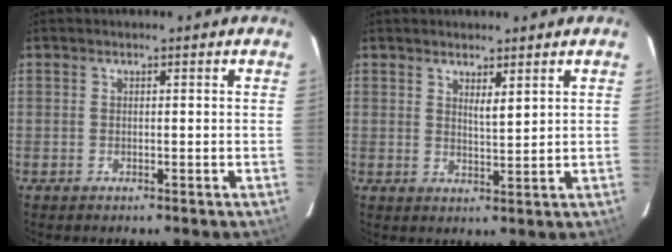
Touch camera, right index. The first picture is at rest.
{"total": 2.4, "force": [1.8, 0.2, 1.6], "torque": [-0.024, -0.003, 0.029]}